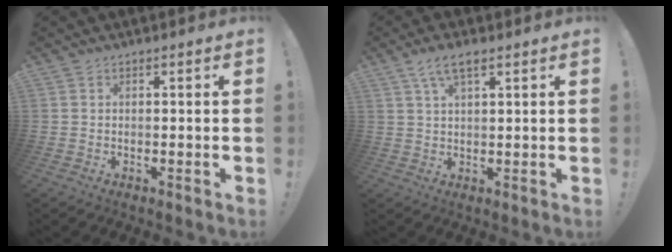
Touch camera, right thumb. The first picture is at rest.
{"total": 5.6, "force": [3.0, 1.8, 4.3], "torque": [-0.079, -0.003, 0.054]}